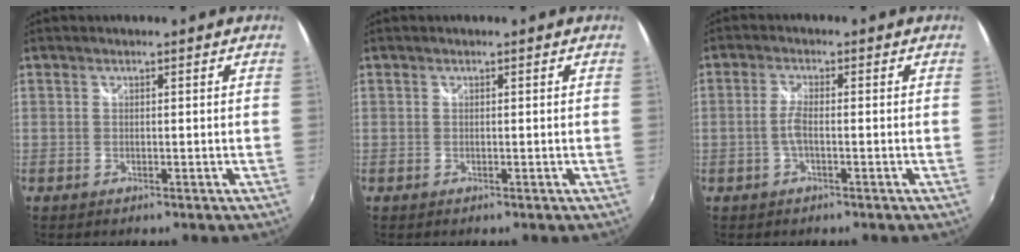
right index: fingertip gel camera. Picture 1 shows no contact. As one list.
[{"total": 0.0}, {"total": 2.5, "force": [-0.8, 0.4, 2.3], "torque": [-0.053, 0.002, -0.016]}]